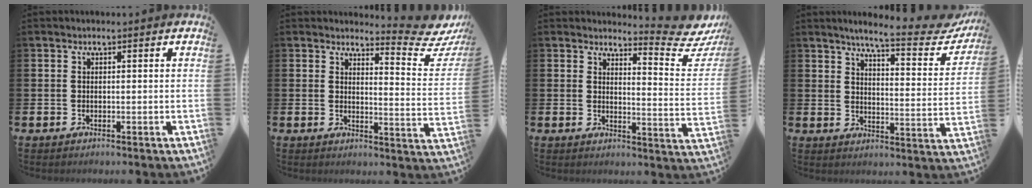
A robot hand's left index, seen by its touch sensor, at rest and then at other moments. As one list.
[{"total": 5.1, "force": [4.8, 0.7, 1.7], "torque": [-0.014, -0.053, 0.072]}, {"total": 5.4, "force": [5.0, 0.5, 1.9], "torque": [-0.012, -0.059, 0.073]}, {"total": 6.7, "force": [5.9, 0.6, 3.1], "torque": [-0.066, -0.048, 0.091]}]